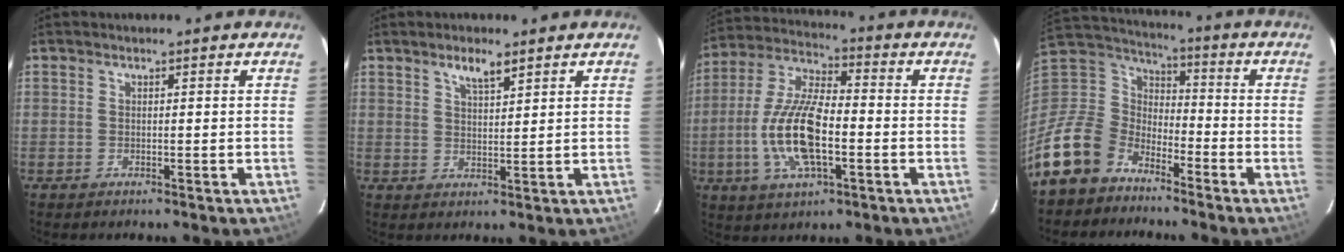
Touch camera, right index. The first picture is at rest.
{"total": 3.8, "force": [2.7, 1.0, 2.5], "torque": [-0.041, 0.004, 0.049]}
{"total": 15.0, "force": [-3.4, 5.7, 13.4], "torque": [-0.280, 0.000, -0.067]}
{"total": 14.1, "force": [-10.1, 8.8, 4.3], "torque": [-0.128, 0.024, -0.194]}